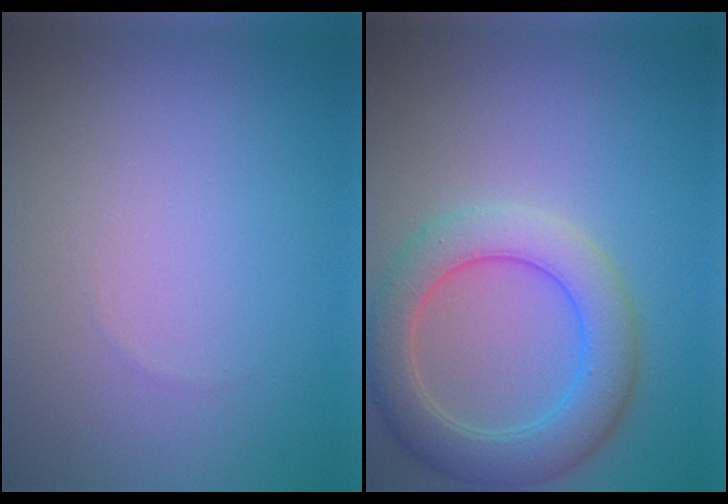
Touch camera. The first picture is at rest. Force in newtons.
{"total": 5.5, "press": 5.5, "slide": 0.1}